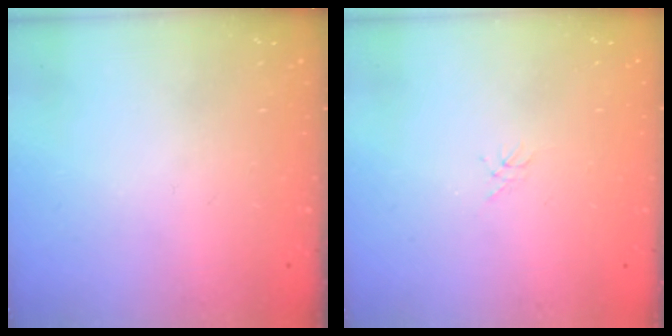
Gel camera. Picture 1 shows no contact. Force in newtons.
{"total": 0.0}